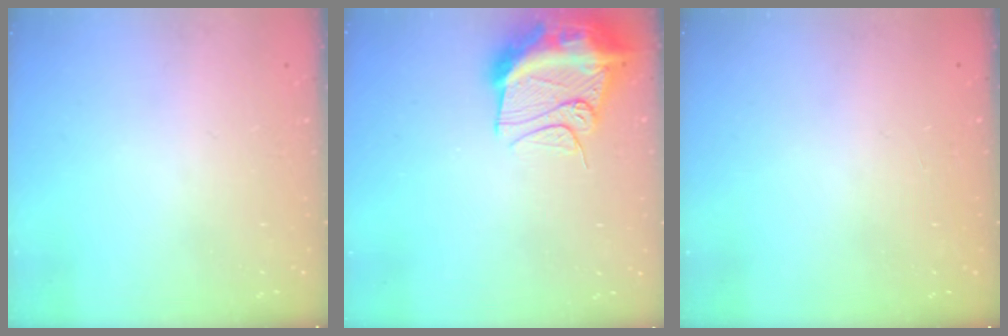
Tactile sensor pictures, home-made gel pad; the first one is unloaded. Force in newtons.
{"total": 15.8, "press": 15.7, "slide": 1.6}
{"total": 0.9, "press": 0.0, "slide": 0.9}